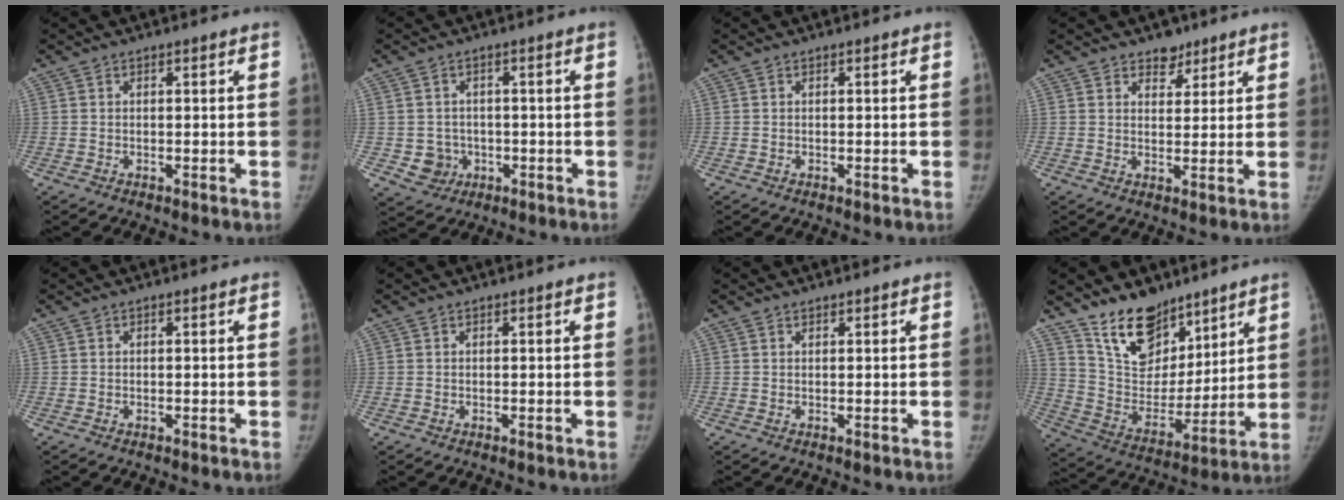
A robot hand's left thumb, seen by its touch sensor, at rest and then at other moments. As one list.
[{"total": 4.6, "force": [-0.9, 4.4, 1.1], "torque": [0.007, 0.007, -0.006]}, {"total": 0.0}, {"total": 3.9, "force": [2.9, 2.4, 1.0], "torque": [0.011, -0.019, 0.044]}, {"total": 0.0}, {"total": 0.0}, {"total": 0.5, "force": [0.5, 0.2, 0.0], "torque": [-0.002, -0.004, 0.007]}, {"total": 16.2, "force": [11.9, 8.8, 6.7], "torque": [-0.064, -0.077, 0.222]}]